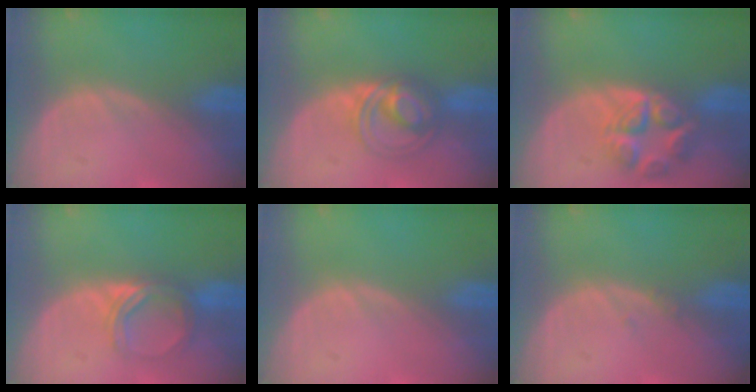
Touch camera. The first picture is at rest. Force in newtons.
{"total": 5.8, "press": 5.7, "slide": 0.7}
{"total": 7.7, "press": 6.8, "slide": 3.7}
{"total": 5.0, "press": 4.6, "slide": 1.9}
{"total": 0.0}
{"total": 0.6, "press": 0.5, "slide": 0.1}